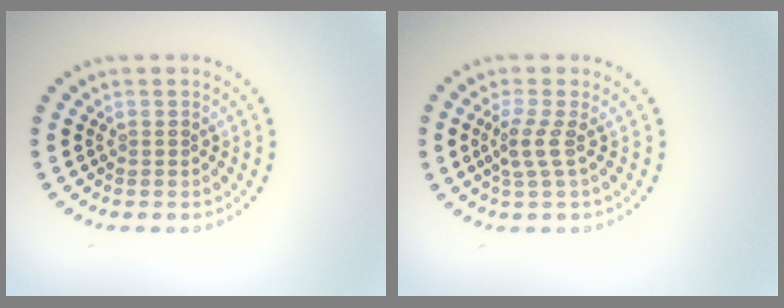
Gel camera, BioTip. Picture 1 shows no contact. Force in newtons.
{"total": 2.0, "press": 1.4, "slide": 1.5}